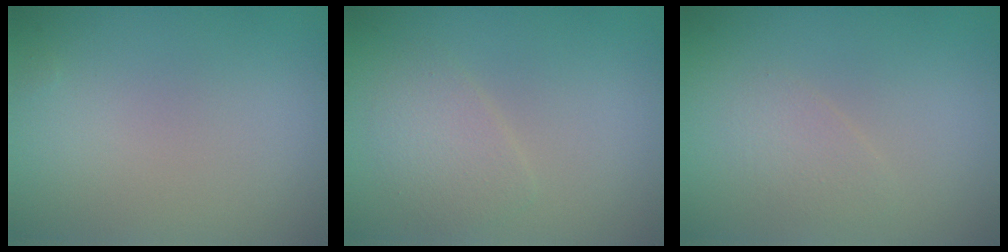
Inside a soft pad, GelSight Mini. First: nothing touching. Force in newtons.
{"total": 2.1, "press": 2.1, "slide": 0.0}
{"total": 1.4, "press": 1.4, "slide": 0.0}